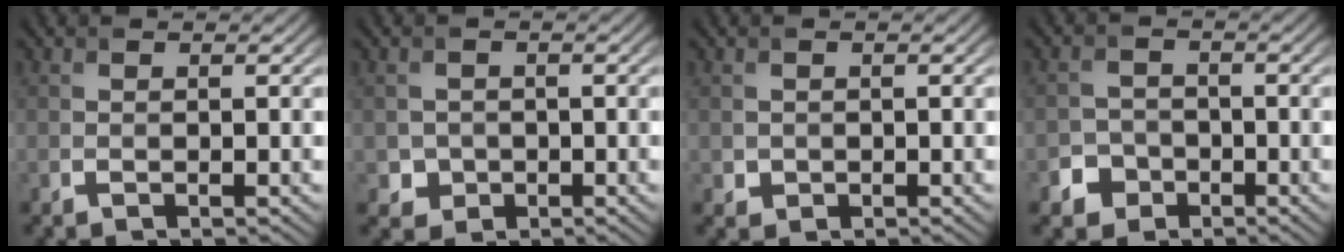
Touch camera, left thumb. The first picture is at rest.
{"total": 2.3, "force": [-0.5, 2.1, 0.4], "torque": [-0.010, -0.006, -0.012]}
{"total": 1.1, "force": [0.0, 1.1, 0.2], "torque": [-0.003, -0.008, -0.003]}
{"total": 3.3, "force": [-1.8, 2.6, 0.8], "torque": [-0.010, -0.001, -0.039]}